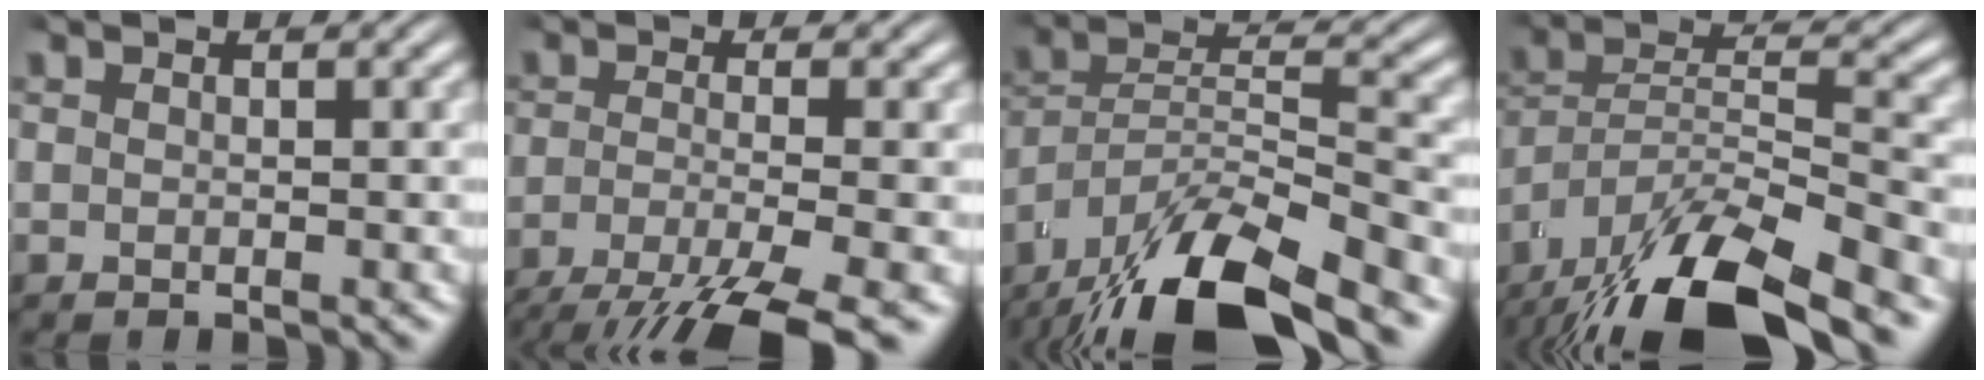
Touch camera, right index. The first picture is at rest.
{"total": 6.4, "force": [-3.1, 2.4, 5.1], "torque": [-0.081, -0.015, -0.038]}
{"total": 10.5, "force": [-4.9, 6.2, 6.8], "torque": [-0.126, -0.022, -0.076]}
{"total": 10.5, "force": [-4.7, 6.2, 7.0], "torque": [-0.128, -0.022, -0.069]}